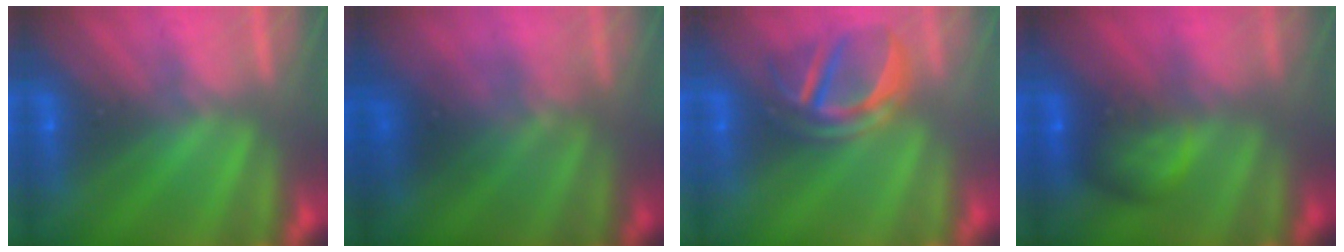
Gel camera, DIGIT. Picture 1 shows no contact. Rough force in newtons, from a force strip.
{"total": 1.5}
{"total": 3.7}
{"total": 5.5}